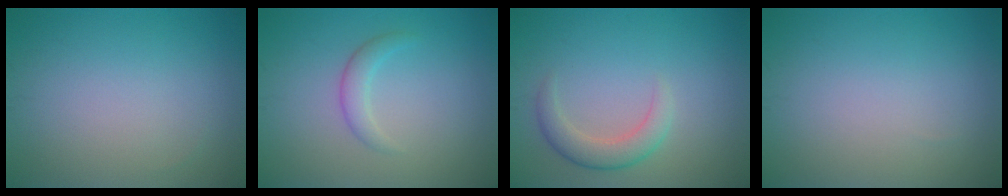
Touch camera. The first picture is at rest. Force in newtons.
{"total": 1.7, "press": 1.7, "slide": 0.1}
{"total": 2.8, "press": 2.8, "slide": 0.2}
{"total": 0.0}